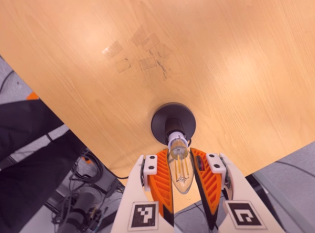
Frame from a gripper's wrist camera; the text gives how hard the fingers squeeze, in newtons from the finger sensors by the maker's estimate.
{"total": 12.9, "left": 11.9, "right": 13.8}